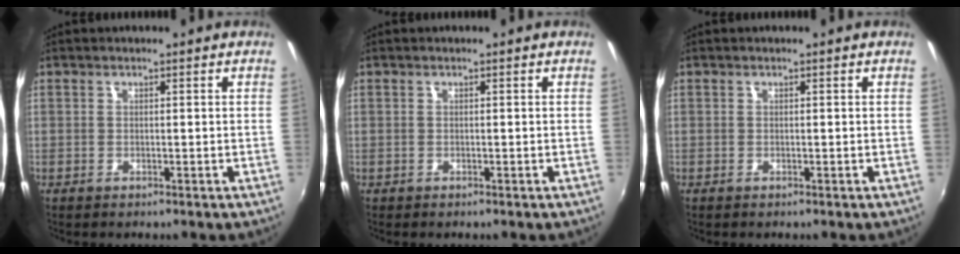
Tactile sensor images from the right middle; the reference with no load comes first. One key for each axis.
{"total": 0.0}
{"total": 0.0}